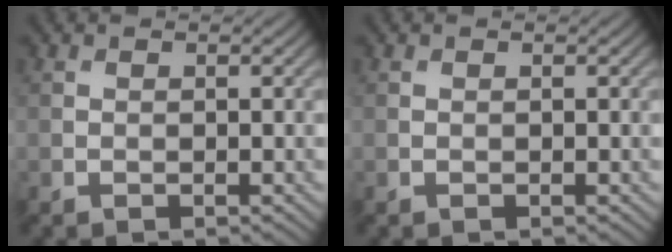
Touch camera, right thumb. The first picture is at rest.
{"total": 0.0}